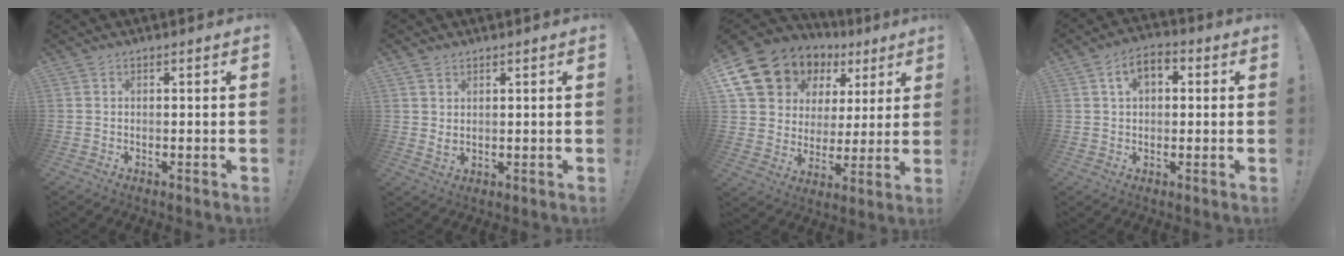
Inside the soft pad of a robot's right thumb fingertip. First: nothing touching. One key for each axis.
{"total": 2.8, "fx": 1.8, "fy": 1.7, "fz": 1.4, "tx": -0.017, "ty": -0.009, "tz": 0.033}
{"total": 15.3, "fx": 9.4, "fy": 10.8, "fz": 5.4, "tx": -0.095, "ty": -0.056, "tz": 0.196}
{"total": 6.8, "fx": 1.9, "fy": 4.6, "fz": 4.7, "tx": -0.065, "ty": 0.004, "tz": 0.031}